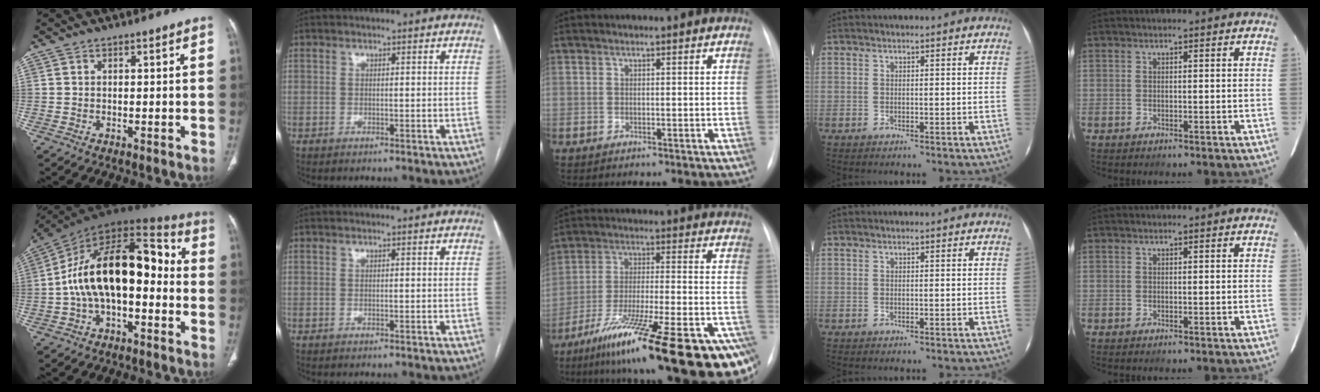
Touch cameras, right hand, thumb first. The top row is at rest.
{"thumb": {"total": 19.8, "force": [-1.7, 10.5, 16.6], "torque": [-0.257, 0.063, -0.036]}, "middle": {"total": 29.6, "force": [-18.8, 4.2, 22.4], "torque": [-0.258, -0.017, -0.292]}}